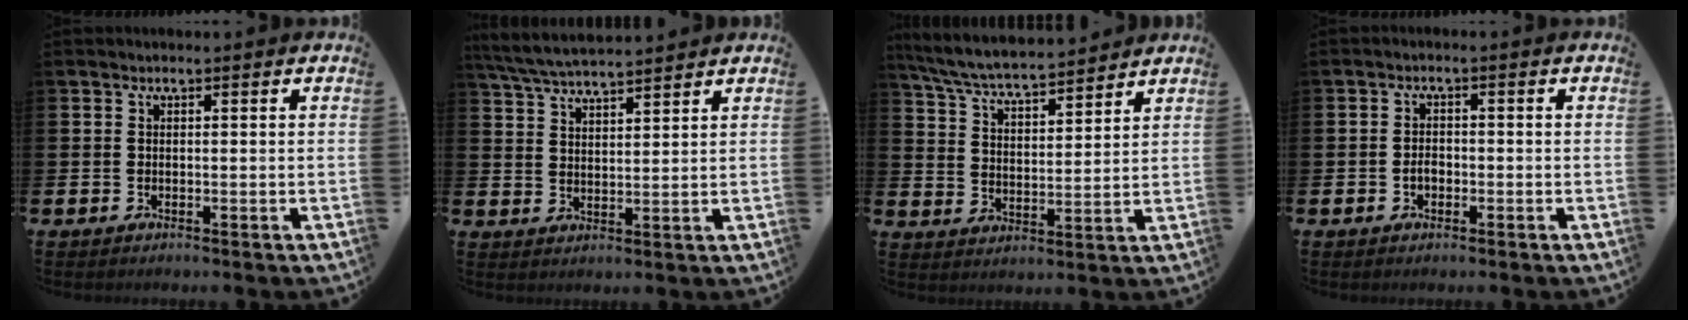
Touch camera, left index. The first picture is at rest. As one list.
[{"total": 5.4, "force": [5.3, 0.4, 1.3], "torque": [-0.047, -0.022, 0.096]}, {"total": 6.5, "force": [6.3, 0.5, 1.6], "torque": [-0.060, -0.042, 0.110]}, {"total": 1.7, "force": [-0.5, 1.2, 1.0], "torque": [-0.006, -0.002, -0.015]}]